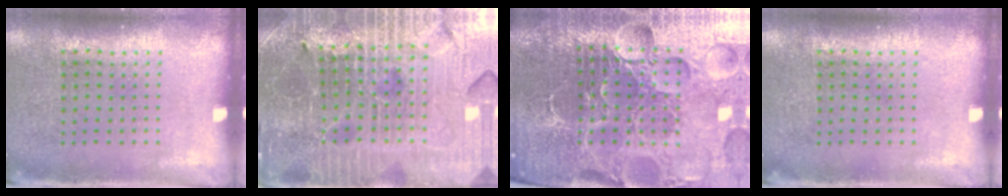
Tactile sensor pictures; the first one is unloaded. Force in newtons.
{"total": 4.9, "press": 4.7, "slide": 1.5}
{"total": 6.7, "press": 5.9, "slide": 3.1}
{"total": 0.0}